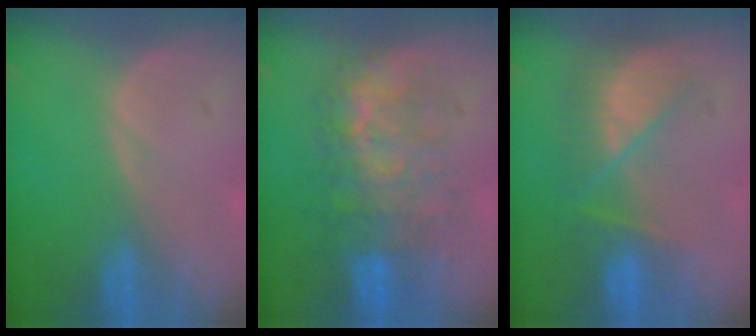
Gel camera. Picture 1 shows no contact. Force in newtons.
{"total": 9.4, "press": 8.7, "slide": 3.4}
{"total": 7.7, "press": 7.0, "slide": 3.2}